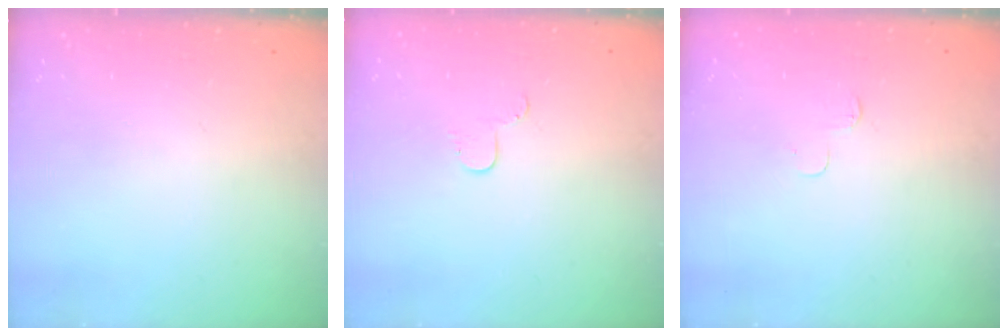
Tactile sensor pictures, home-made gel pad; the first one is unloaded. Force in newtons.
{"total": 4.2, "press": 4.2, "slide": 0.4}
{"total": 3.6, "press": 3.6, "slide": 0.4}